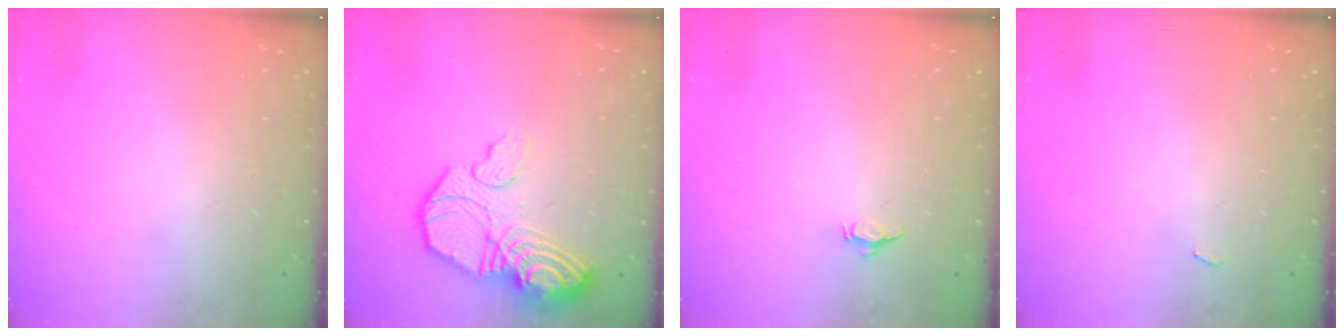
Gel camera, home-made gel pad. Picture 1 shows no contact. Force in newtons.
{"total": 14.8, "press": 14.8, "slide": 1.3}
{"total": 3.8, "press": 3.8, "slide": 0.3}
{"total": 3.5, "press": 3.2, "slide": 1.5}